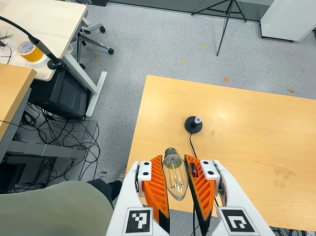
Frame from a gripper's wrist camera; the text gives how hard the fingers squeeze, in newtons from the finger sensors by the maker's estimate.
{"total": 17.8, "left": 18.9, "right": 16.8}